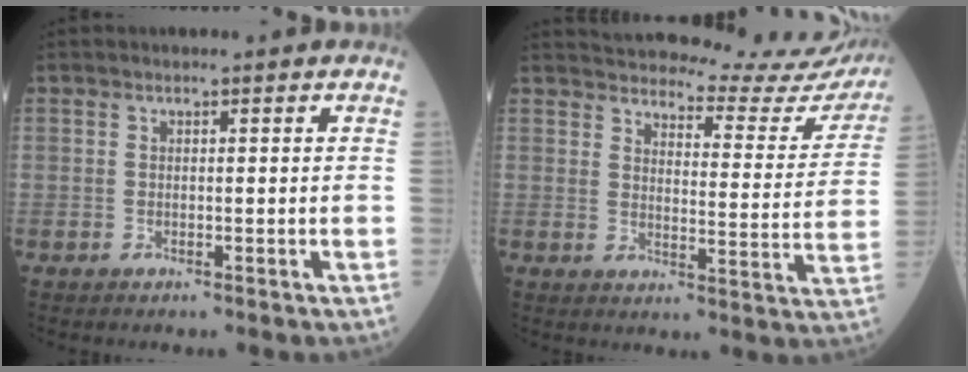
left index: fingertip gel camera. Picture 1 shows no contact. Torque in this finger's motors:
{"motor_torque": [0.68, -1.46, 0.31, 0.01]}